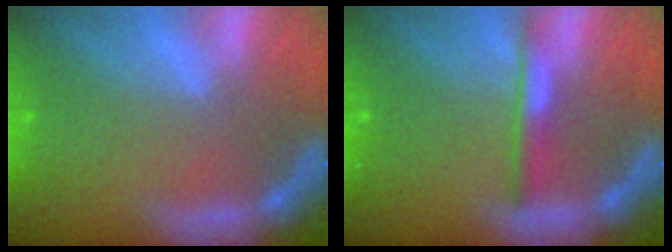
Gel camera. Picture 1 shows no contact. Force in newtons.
{"total": 2.4}